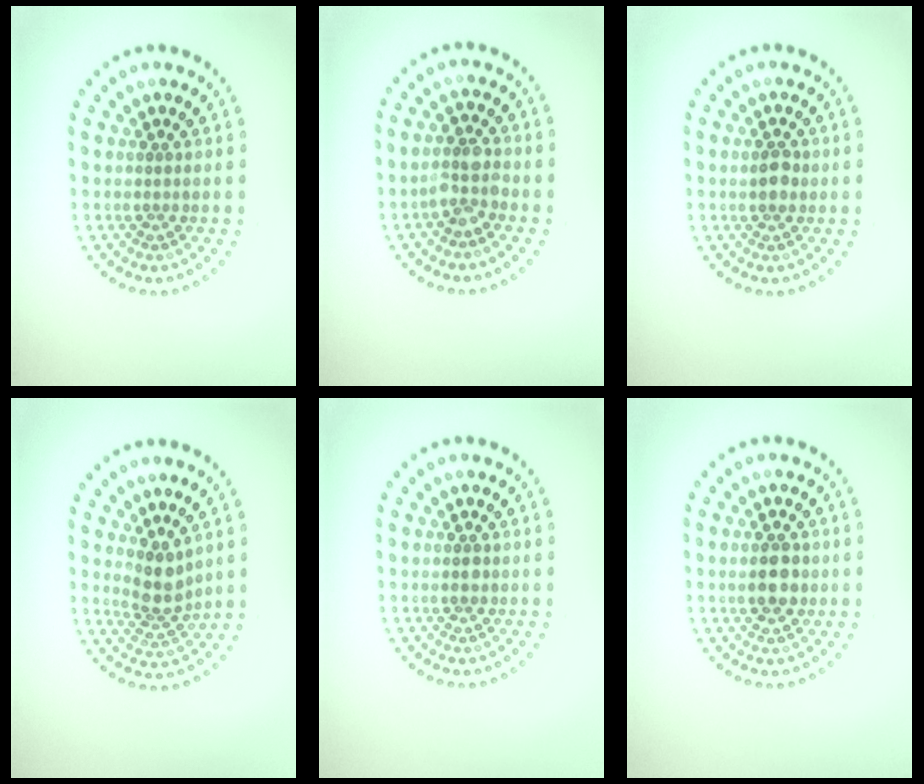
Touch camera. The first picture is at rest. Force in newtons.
{"total": 2.4, "press": 2.2, "slide": 1.1}
{"total": 1.7, "press": 1.7, "slide": 0.1}
{"total": 2.9, "press": 2.3, "slide": 1.8}
{"total": 1.2, "press": 1.2, "slide": 0.0}
{"total": 3.0, "press": 3.0, "slide": 0.1}